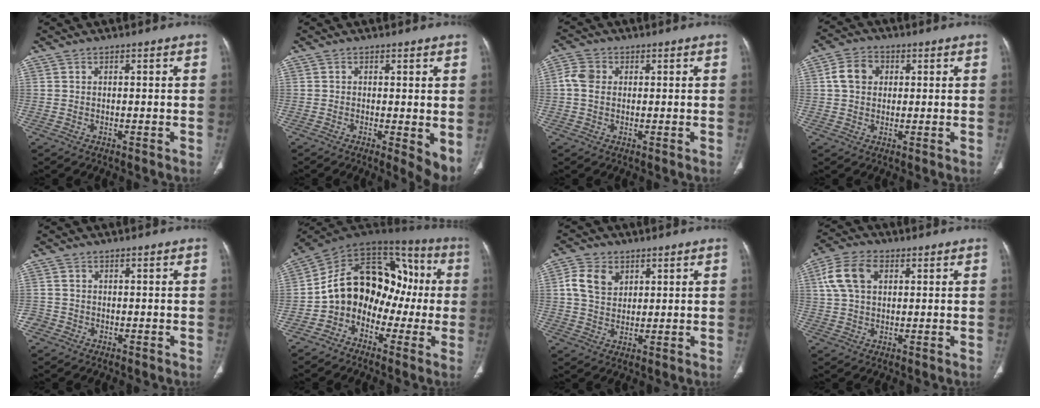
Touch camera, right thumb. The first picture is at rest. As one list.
[{"total": 5.1, "force": [-0.5, 1.6, 4.9], "torque": [-0.065, -0.015, -0.010]}, {"total": 4.2, "force": [0.3, 3.4, 2.5], "torque": [-0.052, 0.010, -0.001]}, {"total": 6.0, "force": [1.2, 4.8, 3.4], "torque": [-0.053, 0.008, 0.016]}, {"total": 2.2, "force": [-1.0, 2.0, 0.2], "torque": [0.003, 0.011, -0.024]}, {"total": 18.0, "force": [-2.4, 13.2, 11.9], "torque": [-0.132, 0.082, -0.050]}, {"total": 7.0, "force": [2.5, 5.2, 4.0], "torque": [-0.060, -0.004, 0.046]}, {"total": 8.7, "force": [2.6, 5.6, 6.1], "torque": [-0.123, 0.015, 0.046]}]